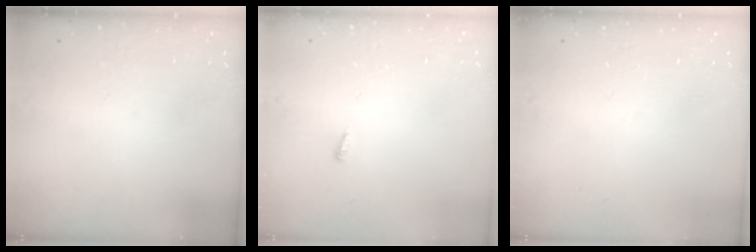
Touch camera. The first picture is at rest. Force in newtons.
{"total": 3.6, "press": 3.4, "slide": 1.0}
{"total": 0.0}